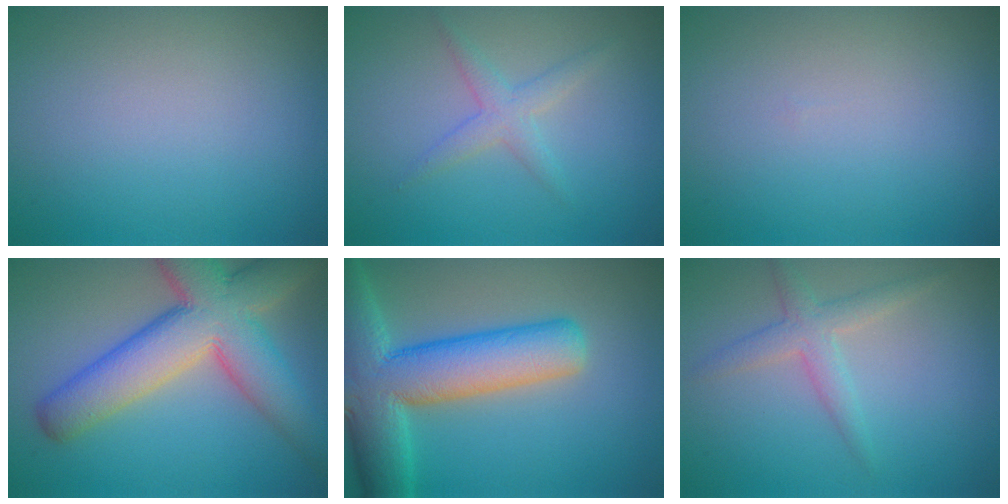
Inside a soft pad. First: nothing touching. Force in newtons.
{"total": 2.0, "press": 2.0, "slide": 0.0}
{"total": 0.0}
{"total": 10.5, "press": 10.5, "slide": 0.8}
{"total": 10.6, "press": 10.6, "slide": 0.7}
{"total": 2.5, "press": 2.5, "slide": 0.0}